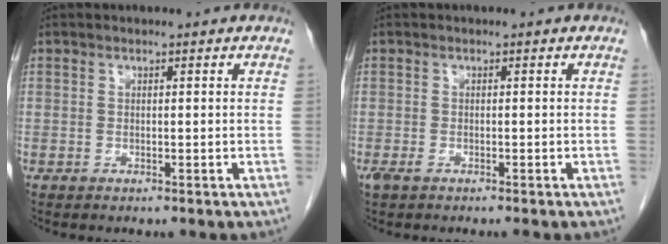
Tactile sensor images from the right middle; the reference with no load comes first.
{"total": 1.9, "force": [-1.4, 0.4, 1.2], "torque": [-0.020, -0.006, -0.022]}